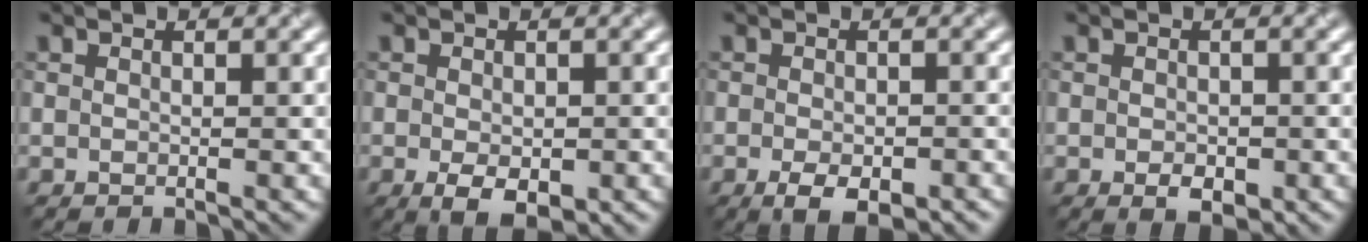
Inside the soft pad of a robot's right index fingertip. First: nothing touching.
{"total": 3.5, "force": [-1.2, 1.8, 2.7], "torque": [-0.044, -0.010, -0.012]}
{"total": 3.9, "force": [-1.9, 1.7, 2.9], "torque": [-0.043, -0.007, -0.024]}
{"total": 2.0, "force": [-0.7, 1.2, 1.4], "torque": [-0.022, -0.005, -0.008]}